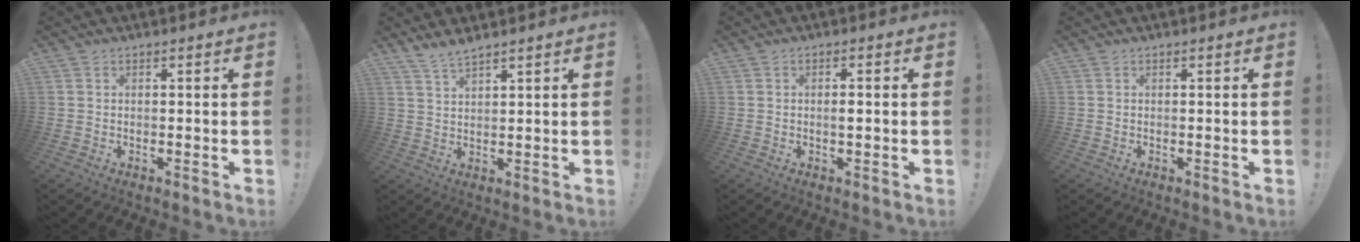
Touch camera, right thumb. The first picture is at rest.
{"total": 4.0, "force": [3.6, 0.3, 1.7], "torque": [-0.036, -0.021, 0.066]}
{"total": 1.7, "force": [-0.3, 0.4, 1.7], "torque": [-0.023, 0.000, -0.009]}
{"total": 0.0}